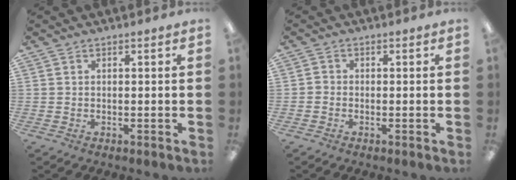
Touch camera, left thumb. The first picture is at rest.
{"total": 1.2, "force": [-1.0, 0.7, 0.2], "torque": [-0.003, 0.001, -0.019]}